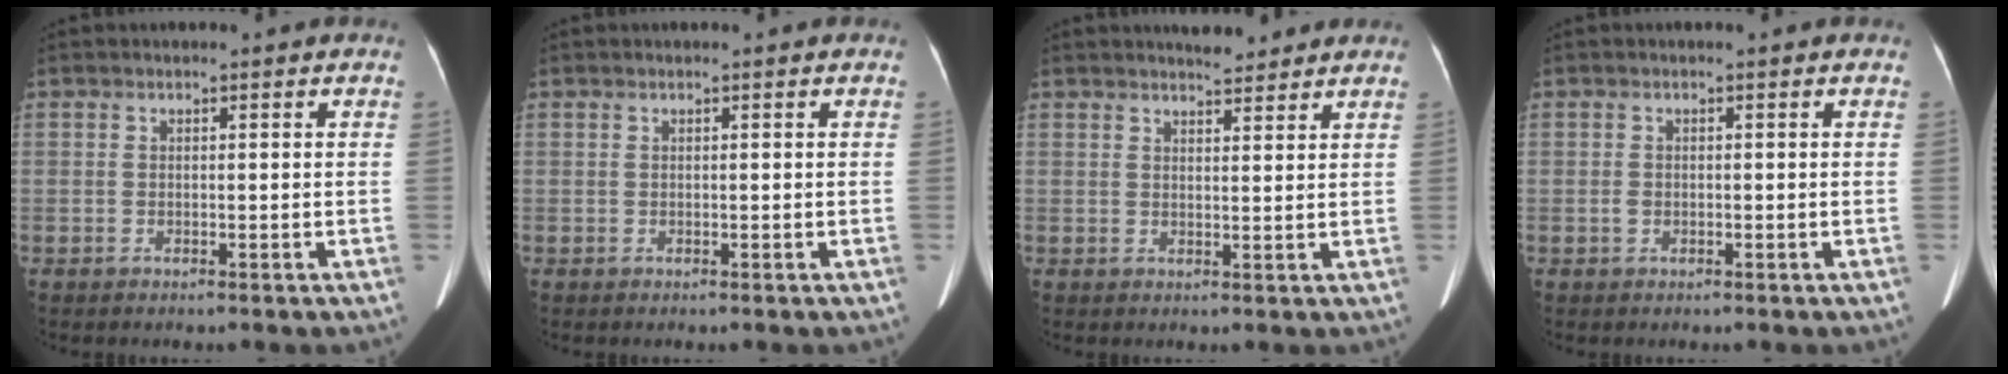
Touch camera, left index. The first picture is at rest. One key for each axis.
{"total": 0.0}
{"total": 3.9, "fx": 3.7, "fy": 0.7, "fz": 1.0, "tx": -0.016, "ty": 0.006, "tz": 0.050}
{"total": 0.8, "fx": -0.5, "fy": 0.5, "fz": 0.4, "tx": -0.012, "ty": -0.003, "tz": -0.007}